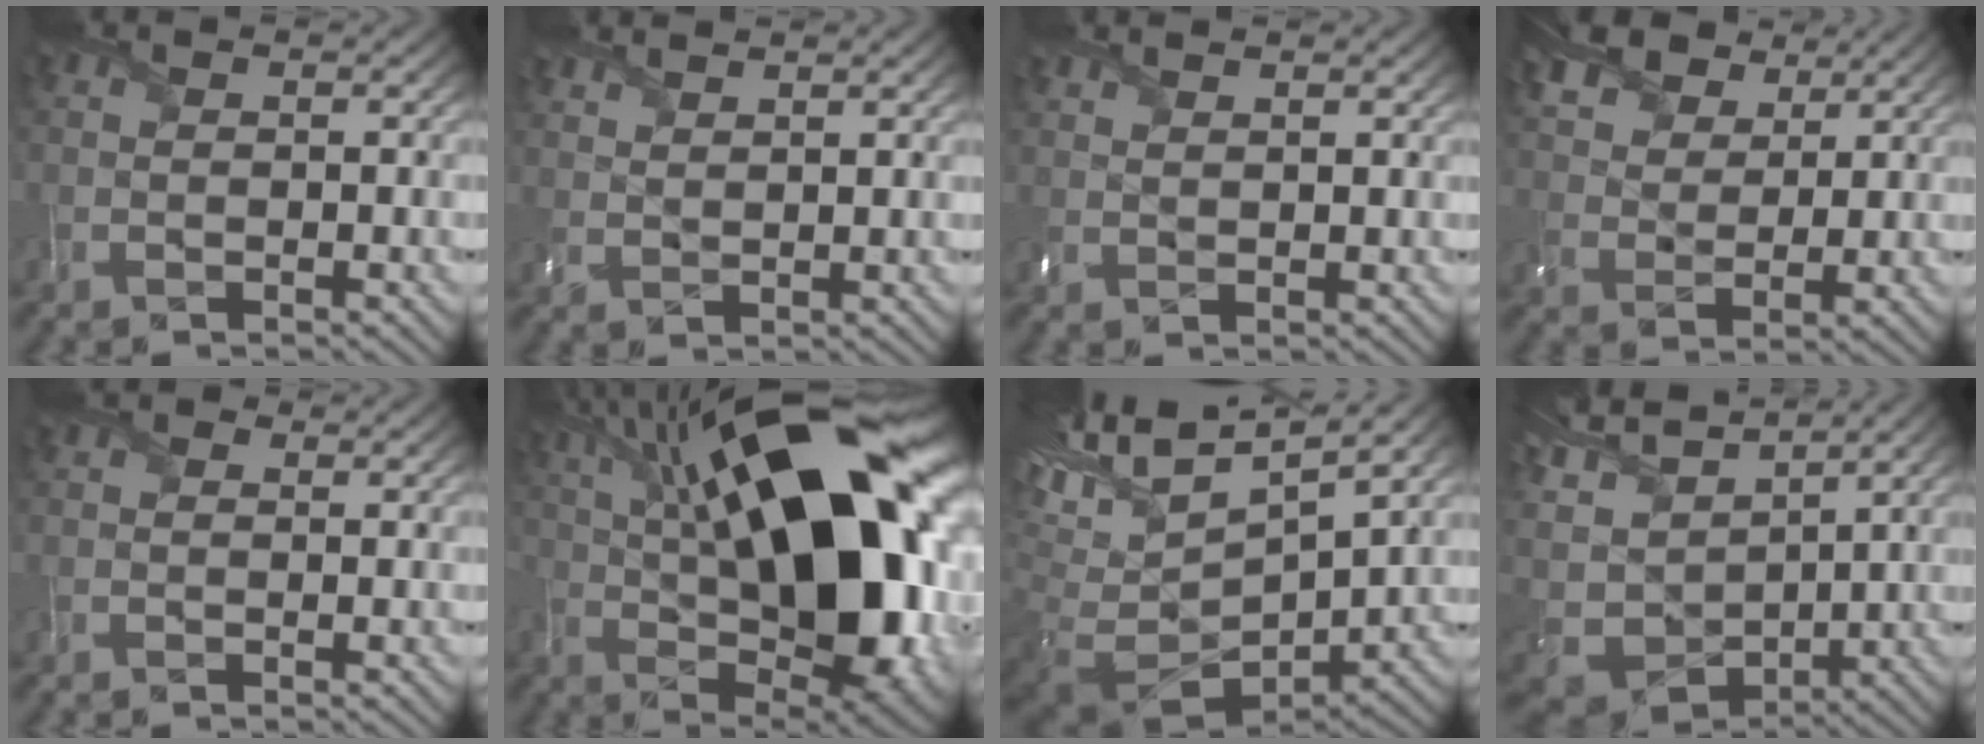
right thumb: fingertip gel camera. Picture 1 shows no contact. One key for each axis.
{"total": 3.0, "fx": 2.7, "fy": 0.4, "fz": 1.3, "tx": -0.031, "ty": 0.000, "tz": 0.053}
{"total": 1.9, "fx": 1.8, "fy": 0.1, "fz": 0.7, "tx": -0.024, "ty": 0.002, "tz": 0.039}
{"total": 9.5, "fx": 6.7, "fy": 4.9, "fz": 4.7, "tx": -0.142, "ty": 0.022, "tz": 0.119}
{"total": 0.6, "fx": 0.0, "fy": 0.6, "fz": 0.2, "tx": -0.001, "ty": -0.004, "tz": -0.007}
{"total": 22.6, "fx": 5.3, "fy": 10.8, "fz": 19.2, "tx": -0.313, "ty": 0.037, "tz": 0.088}
{"total": 15.3, "fx": 4.1, "fy": 7.6, "fz": 12.6, "tx": -0.271, "ty": -0.016, "tz": 0.119}
{"total": 10.9, "fx": 2.7, "fy": 6.9, "fz": 8.0, "tx": -0.234, "ty": 0.005, "tz": 0.064}